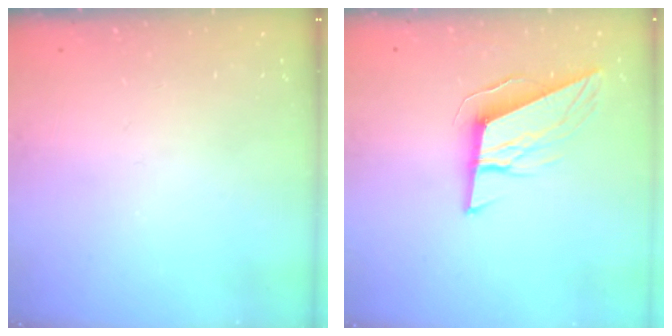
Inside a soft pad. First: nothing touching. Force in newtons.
{"total": 10.3, "press": 10.0, "slide": 2.8}